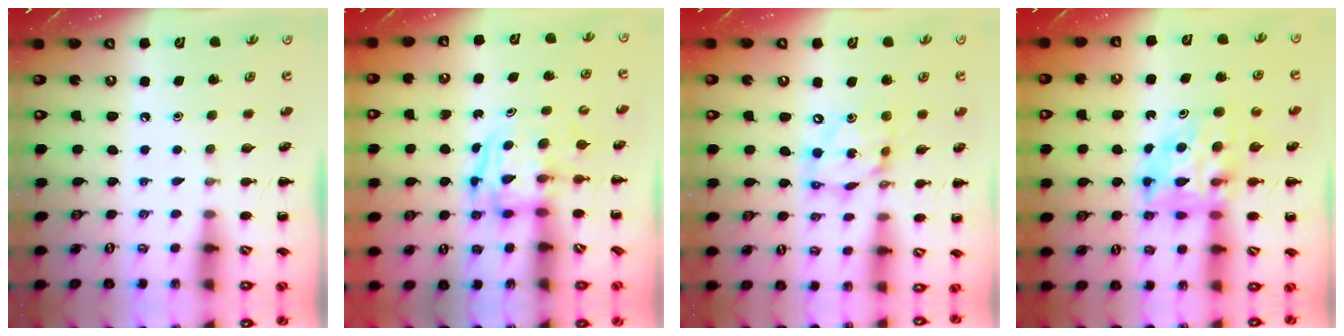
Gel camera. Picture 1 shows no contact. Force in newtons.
{"total": 3.9, "press": 3.9, "slide": 0.4}
{"total": 12.0, "press": 11.6, "slide": 3.0}
{"total": 9.2, "press": 8.9, "slide": 2.5}